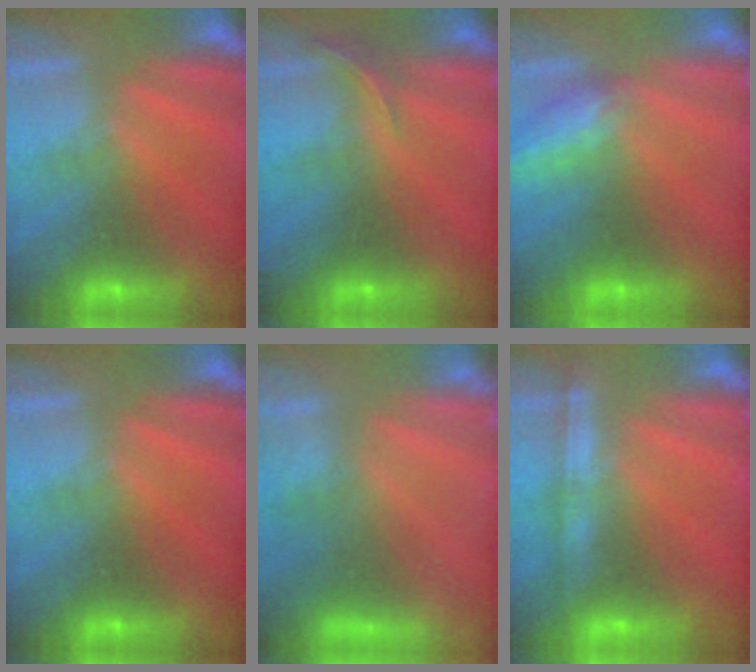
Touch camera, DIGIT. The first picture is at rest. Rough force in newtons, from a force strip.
{"total": 2.9}
{"total": 2.4}
{"total": 0.0}
{"total": 8.2}
{"total": 1.1}